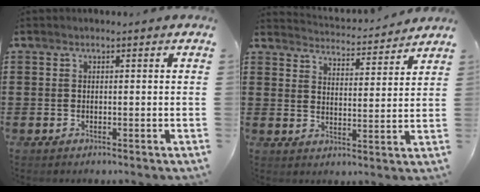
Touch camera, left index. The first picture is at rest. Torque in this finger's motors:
{"motor_torque": [0.25, -0.23, 0.18, 0.02]}